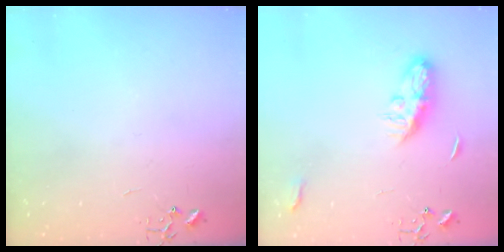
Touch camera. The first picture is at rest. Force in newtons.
{"total": 8.2, "press": 8.1, "slide": 0.6}